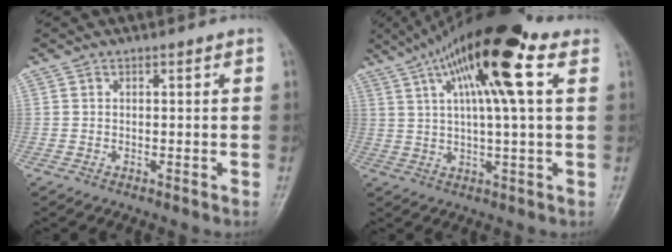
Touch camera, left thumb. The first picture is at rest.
{"total": 18.0, "force": [7.8, 4.2, 15.6], "torque": [-0.265, 0.008, 0.127]}